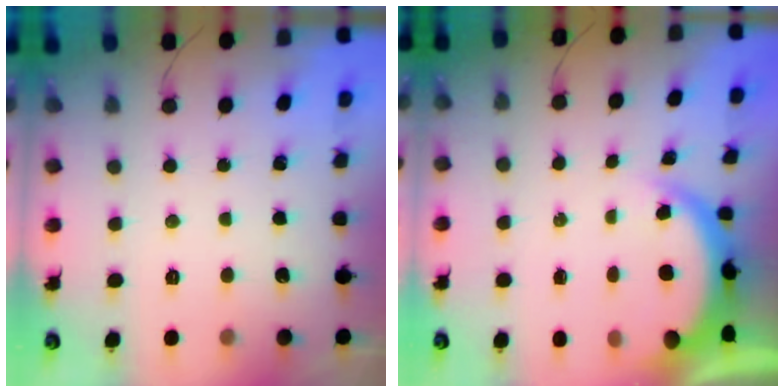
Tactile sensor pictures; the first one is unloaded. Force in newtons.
{"total": 4.5, "press": 4.4, "slide": 0.8}